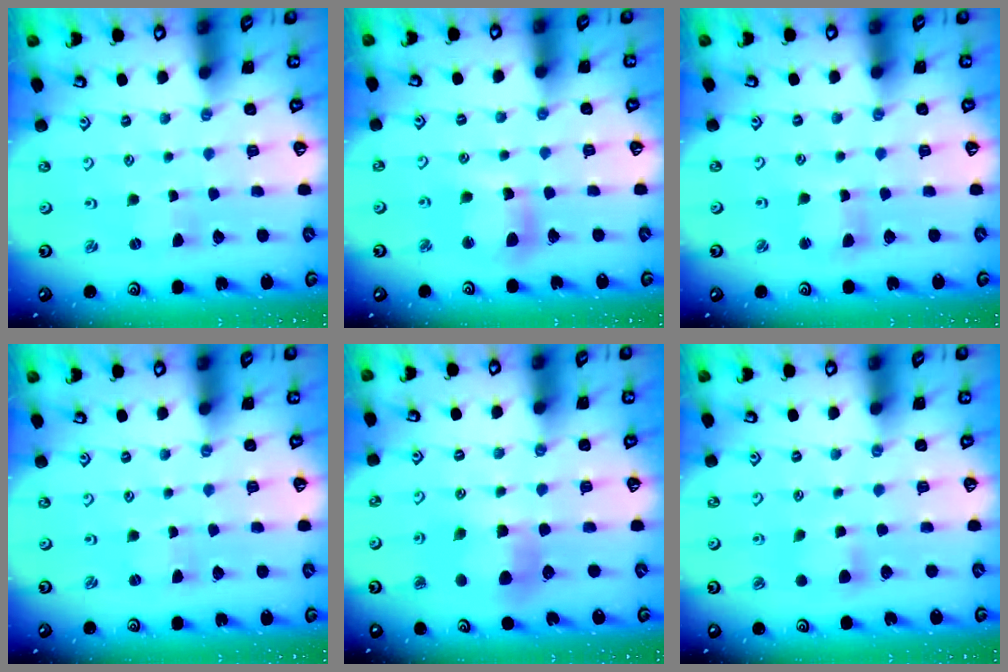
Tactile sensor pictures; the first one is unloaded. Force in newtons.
{"total": 9.6, "press": 9.5, "slide": 1.2}
{"total": 3.0, "press": 3.0, "slide": 0.2}
{"total": 0.0}
{"total": 6.5, "press": 6.5, "slide": 0.5}
{"total": 4.9, "press": 4.8, "slide": 0.8}